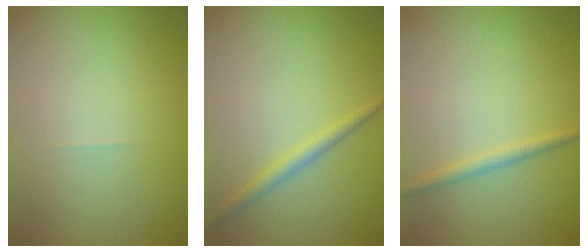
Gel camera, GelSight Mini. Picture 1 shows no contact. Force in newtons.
{"total": 1.5, "press": 1.5, "slide": 0.0}
{"total": 1.3, "press": 1.3, "slide": 0.1}